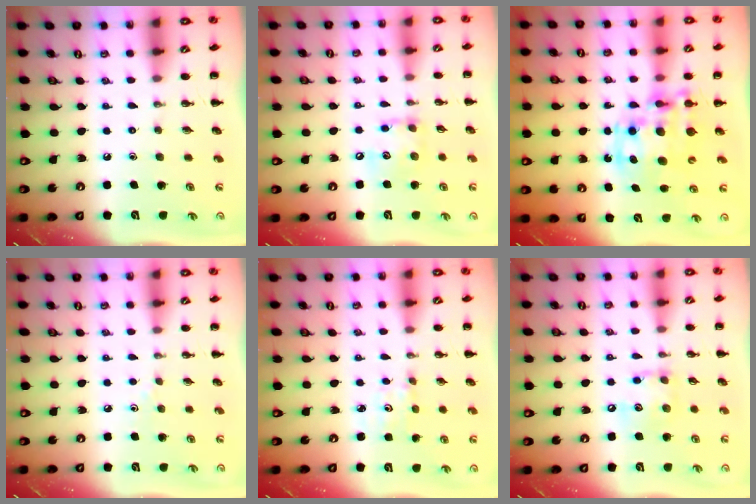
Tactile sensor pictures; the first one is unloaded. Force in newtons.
{"total": 9.6, "press": 9.6, "slide": 0.7}
{"total": 13.4, "press": 13.1, "slide": 3.1}
{"total": 2.2, "press": 2.1, "slide": 0.9}
{"total": 1.8, "press": 1.7, "slide": 0.6}
{"total": 9.6, "press": 9.6, "slide": 0.7}